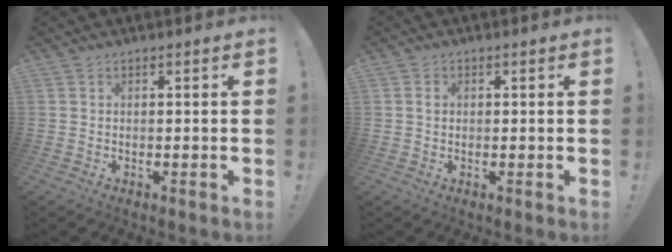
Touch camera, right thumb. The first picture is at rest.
{"total": 1.3, "force": [0.2, 1.0, 0.7], "torque": [-0.007, 0.001, 0.002]}